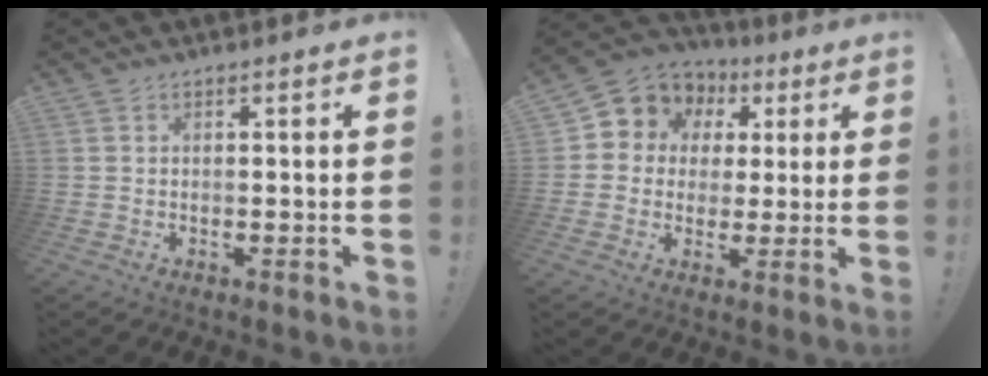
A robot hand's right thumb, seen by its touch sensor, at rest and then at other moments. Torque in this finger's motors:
{"motor_torque": [-0.08, 0.36, 0.10, 0.12, 0.07]}